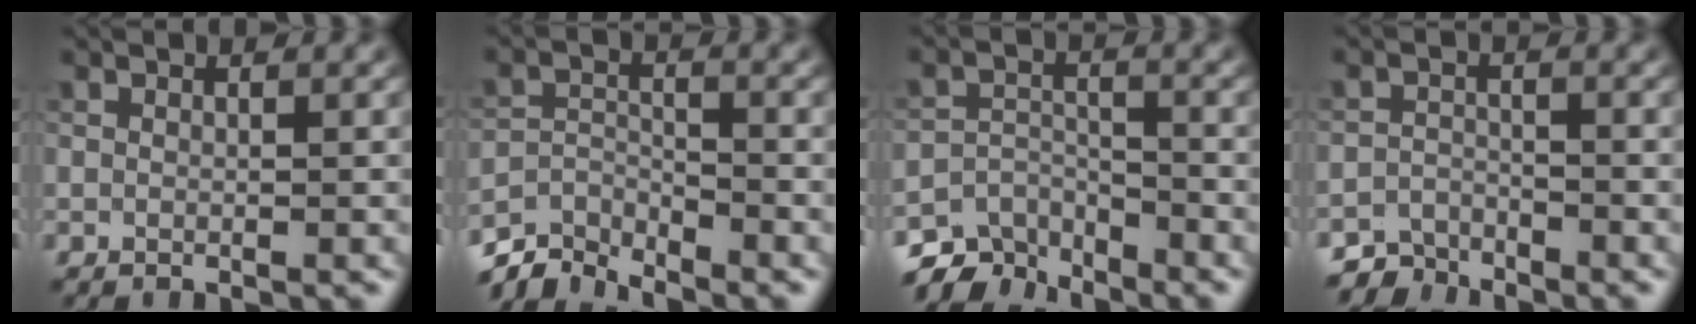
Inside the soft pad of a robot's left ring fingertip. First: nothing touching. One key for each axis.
{"total": 4.4, "fx": -4.2, "fy": 1.0, "fz": 0.9, "tx": -0.016, "ty": -0.004, "tz": -0.085}
{"total": 5.7, "fx": -5.2, "fy": 2.0, "fz": 1.3, "tx": -0.012, "ty": -0.013, "tz": -0.091}
{"total": 3.6, "fx": -3.4, "fy": 1.0, "fz": 0.1, "tx": 0.000, "ty": -0.005, "tz": -0.060}